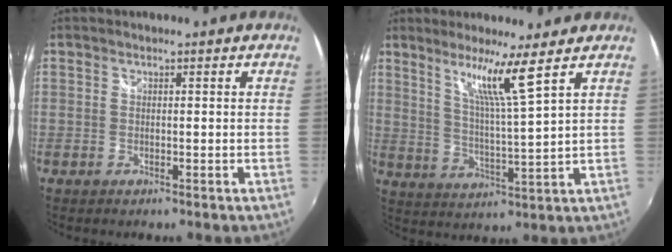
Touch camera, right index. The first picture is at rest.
{"total": 8.0, "force": [5.2, -1.8, 5.8], "torque": [-0.095, -0.006, 0.097]}